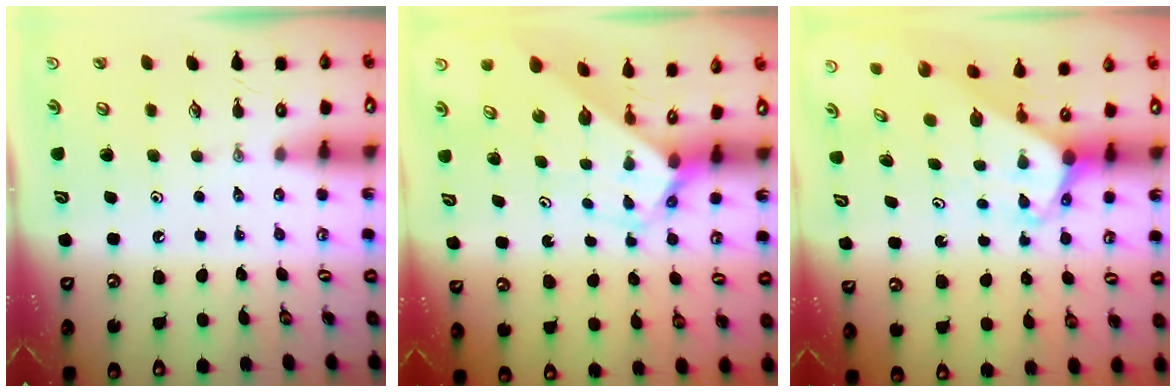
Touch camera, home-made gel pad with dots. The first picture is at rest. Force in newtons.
{"total": 2.5, "press": 2.5, "slide": 0.2}
{"total": 2.5, "press": 2.5, "slide": 0.2}